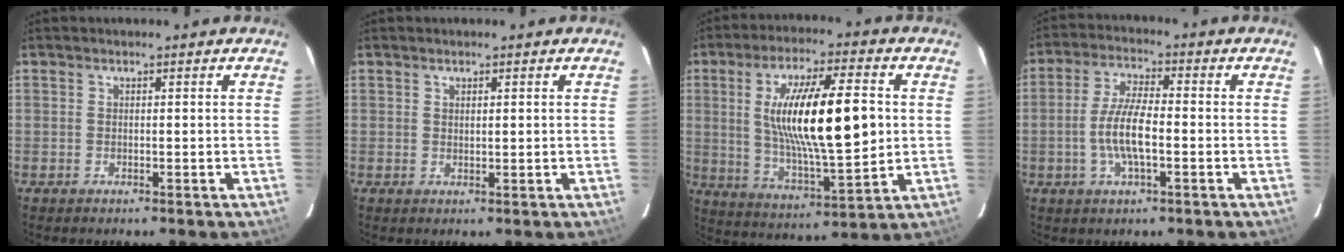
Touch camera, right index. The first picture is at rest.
{"total": 1.0, "force": [0.5, 0.4, 0.8], "torque": [-0.012, 0.002, 0.010]}
{"total": 19.7, "force": [2.2, 5.1, 18.9], "torque": [-0.331, 0.001, 0.049]}
{"total": 8.0, "force": [-1.7, 2.2, 7.6], "torque": [-0.152, 0.003, -0.034]}